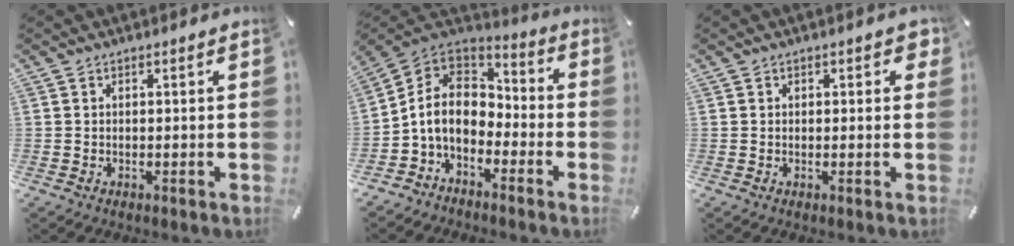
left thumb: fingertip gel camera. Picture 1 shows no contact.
{"total": 8.8, "force": [-3.9, 6.8, 4.2], "torque": [-0.116, 0.009, -0.078]}
{"total": 1.7, "force": [0.6, 1.2, 1.0], "torque": [-0.005, 0.001, 0.006]}